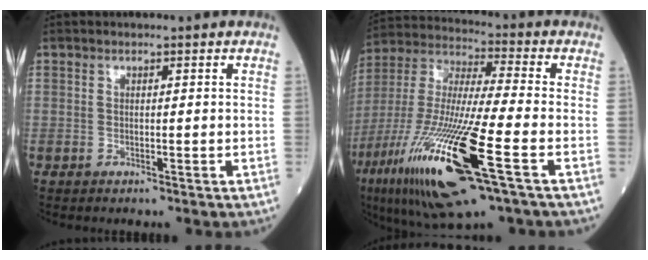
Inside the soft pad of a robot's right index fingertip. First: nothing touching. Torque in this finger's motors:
{"motor_torque": [1.65, -0.49, 1.06, 0.21]}